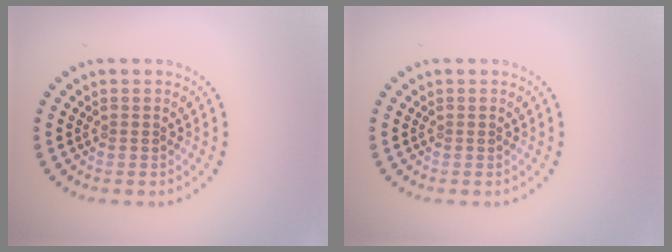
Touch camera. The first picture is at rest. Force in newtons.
{"total": 0.0}